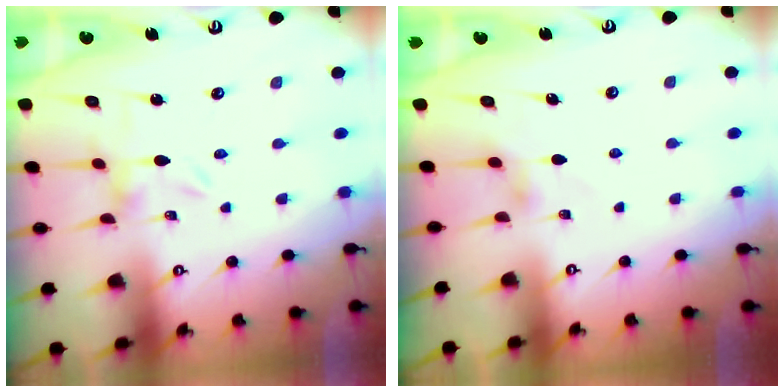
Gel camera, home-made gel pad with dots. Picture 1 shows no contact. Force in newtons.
{"total": 2.7, "press": 2.7, "slide": 0.4}